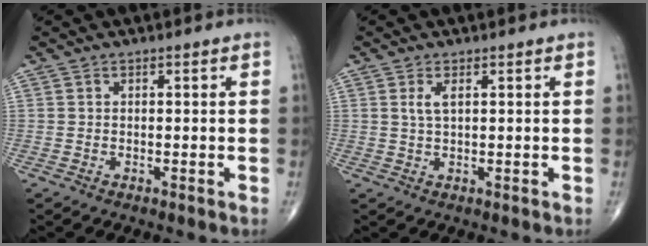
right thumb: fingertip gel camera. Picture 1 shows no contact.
{"total": 2.1, "force": [0.7, 0.7, 1.9], "torque": [-0.043, 0.000, 0.018]}